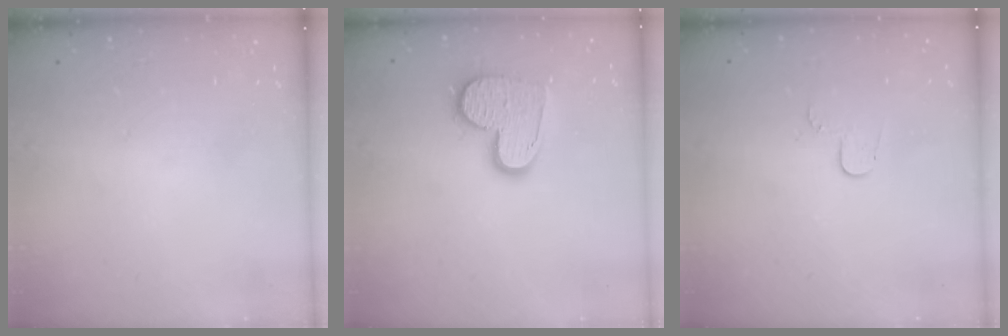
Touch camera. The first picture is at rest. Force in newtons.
{"total": 13.0, "press": 13.0, "slide": 1.0}
{"total": 4.0, "press": 3.9, "slide": 0.3}